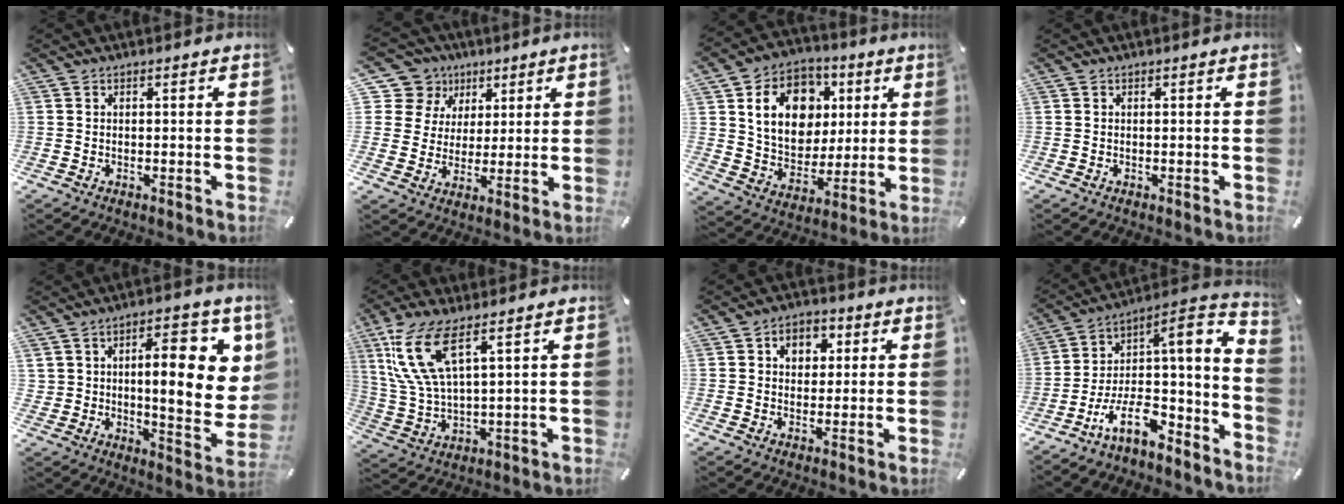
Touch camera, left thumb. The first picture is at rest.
{"total": 11.2, "force": [4.6, 10.1, 2.1], "torque": [-0.040, -0.029, 0.092]}
{"total": 16.7, "force": [5.3, 13.6, 8.3], "torque": [-0.138, -0.006, 0.103]}
{"total": 0.0}
{"total": 16.7, "force": [5.1, 8.7, 13.3], "torque": [-0.168, -0.029, 0.082]}
{"total": 13.2, "force": [7.4, 4.5, 10.0], "torque": [-0.237, -0.020, 0.132]}
{"total": 5.7, "force": [1.7, 4.7, 2.7], "torque": [-0.027, -0.002, 0.021]}
{"total": 11.2, "force": [-5.0, 3.8, 9.3], "torque": [-0.160, 0.003, -0.092]}